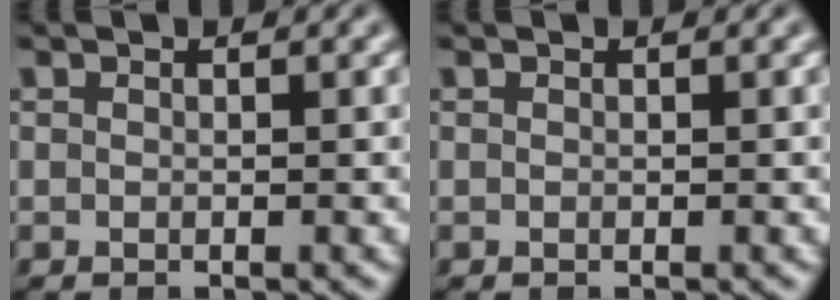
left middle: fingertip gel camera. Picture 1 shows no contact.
{"total": 0.0}